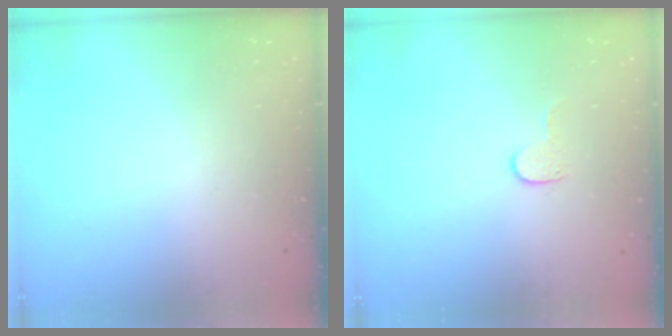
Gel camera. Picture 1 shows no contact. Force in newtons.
{"total": 3.9, "press": 3.9, "slide": 0.4}